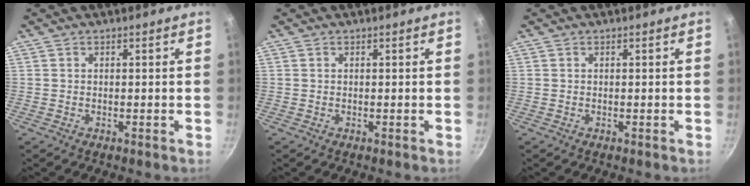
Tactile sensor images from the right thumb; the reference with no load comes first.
{"total": 0.0}
{"total": 0.0}